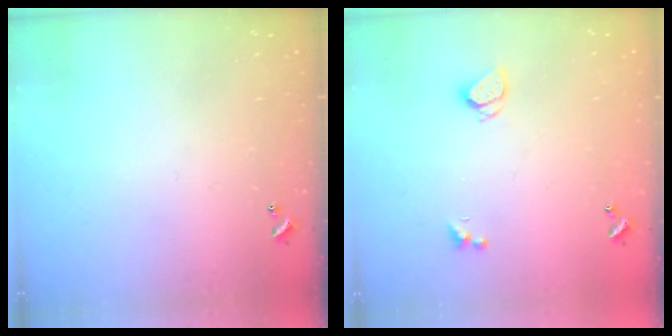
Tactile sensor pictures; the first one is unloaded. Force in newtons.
{"total": 1.9, "press": 1.8, "slide": 0.4}